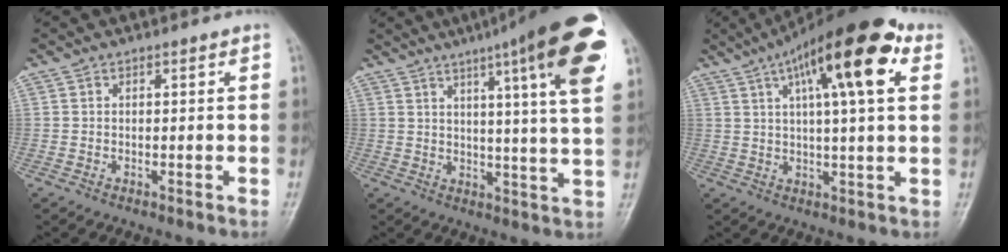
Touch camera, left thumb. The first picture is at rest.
{"total": 19.0, "force": [9.3, 1.9, 16.5], "torque": [-0.216, -0.024, 0.114]}
{"total": 18.7, "force": [7.8, 5.0, 16.2], "torque": [-0.237, 0.009, 0.116]}